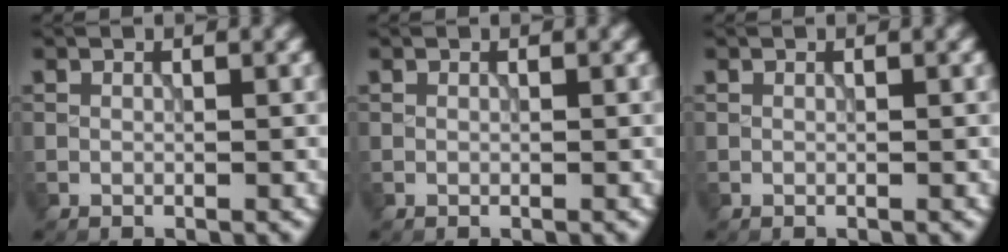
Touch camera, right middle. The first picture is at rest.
{"total": 0.0}
{"total": 0.0}